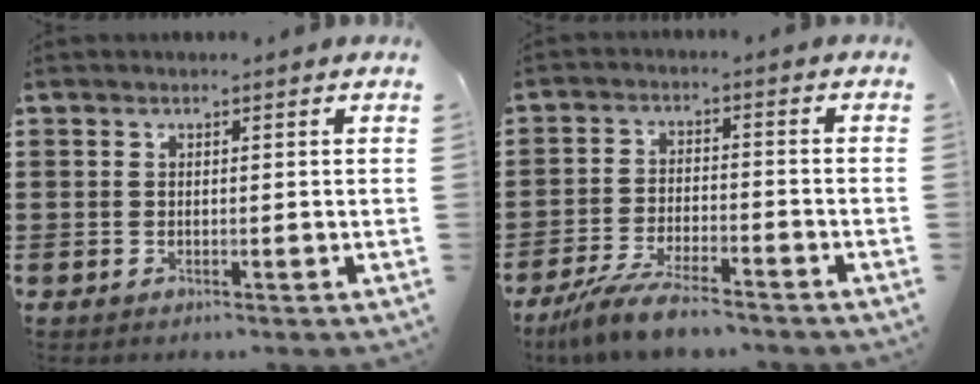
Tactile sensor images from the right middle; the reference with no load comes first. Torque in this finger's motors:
{"motor_torque": [2.14, 0.00, 0.56, 0.17]}